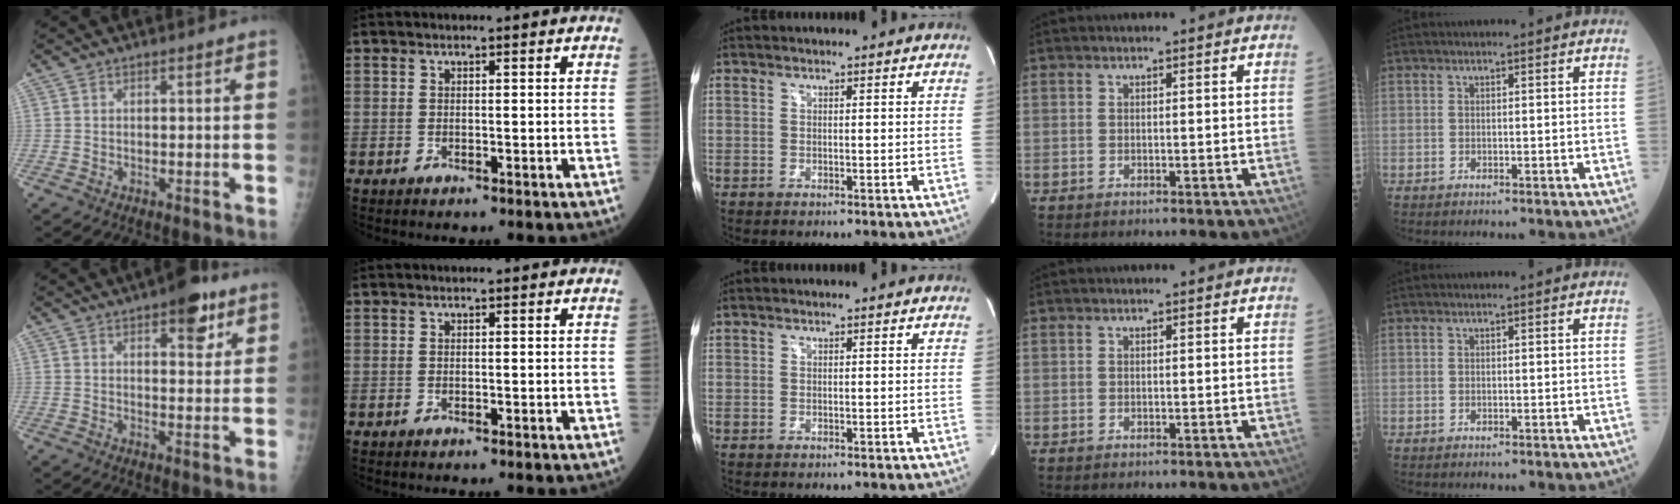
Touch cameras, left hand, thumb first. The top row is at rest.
{"thumb": {"total": 8.0, "force": [4.6, 3.4, 5.6], "torque": [-0.051, -0.019, 0.058]}}